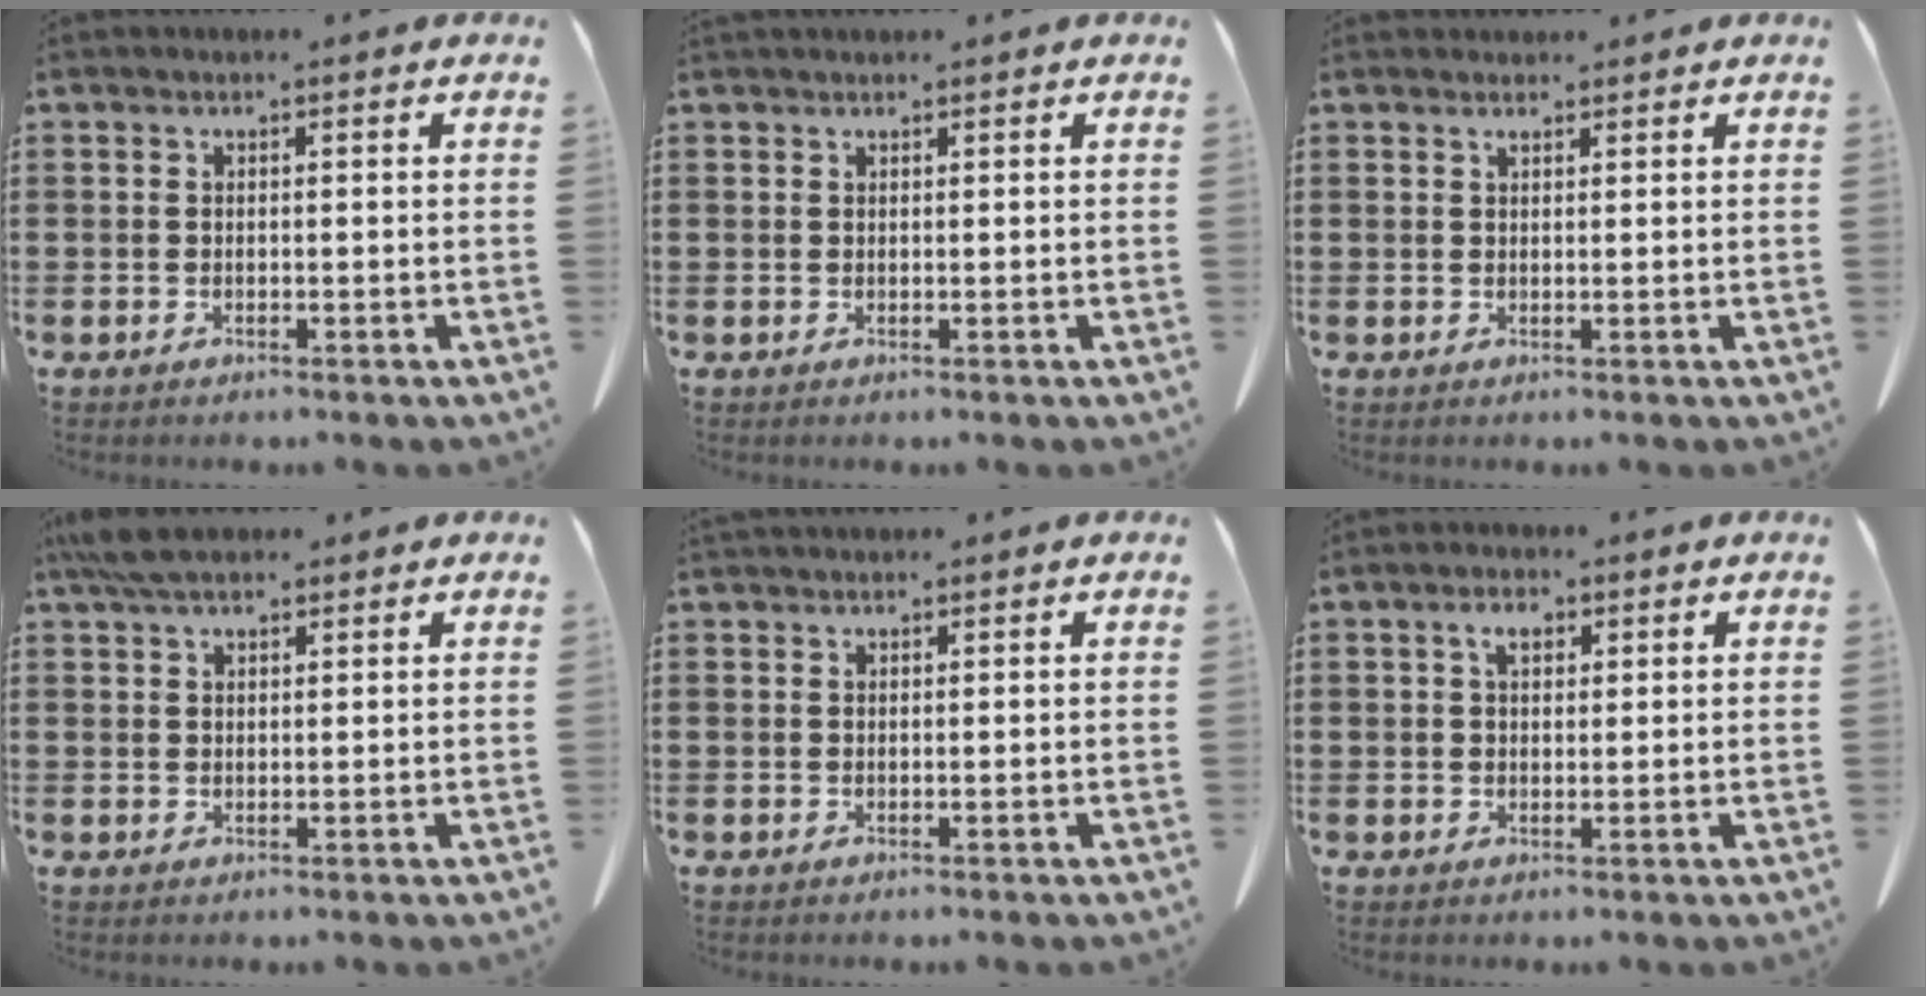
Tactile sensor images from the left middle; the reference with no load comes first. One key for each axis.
{"total": 0.5, "fx": 0.5, "fy": 0.0, "fz": 0.0, "tx": -0.003, "ty": -0.001, "tz": 0.011}
{"total": 1.0, "fx": 0.9, "fy": 0.1, "fz": 0.3, "tx": -0.007, "ty": 0.000, "tz": 0.018}
{"total": 4.6, "fx": 3.6, "fy": 1.3, "fz": 2.4, "tx": -0.057, "ty": 0.000, "tz": 0.069}
{"total": 0.8, "fx": 0.8, "fy": 0.1, "fz": 0.1, "tx": -0.004, "ty": -0.001, "tz": 0.017}
{"total": 2.7, "fx": 1.4, "fy": 1.4, "fz": 1.9, "tx": -0.034, "ty": 0.004, "tz": 0.023}